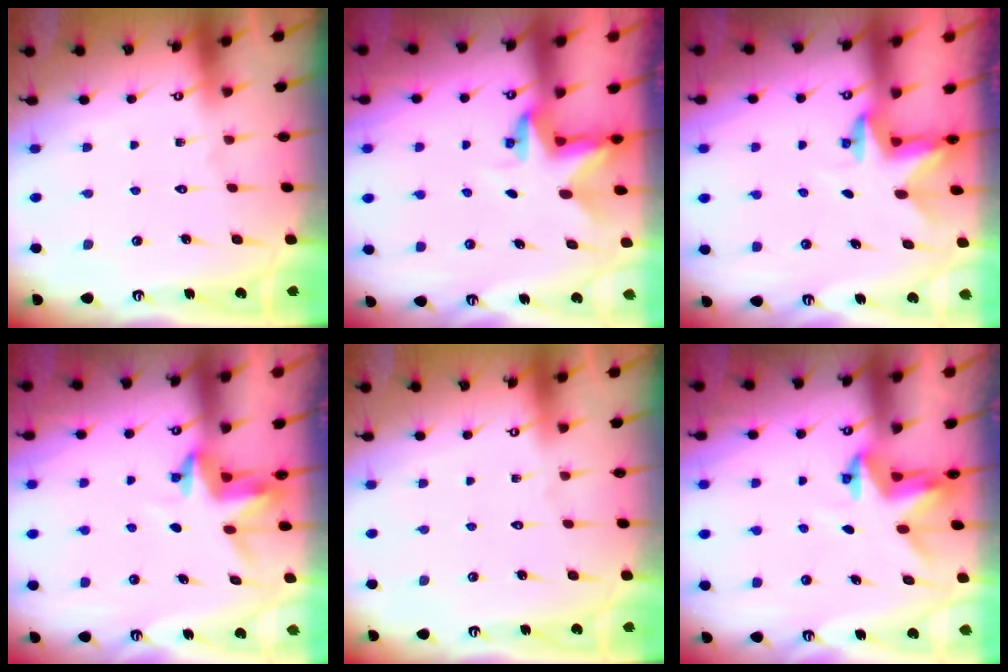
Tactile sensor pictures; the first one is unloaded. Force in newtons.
{"total": 2.9, "press": 2.9, "slide": 0.2}
{"total": 2.4, "press": 2.3, "slide": 0.4}
{"total": 3.9, "press": 3.9, "slide": 0.3}
{"total": 0.0}
{"total": 3.4, "press": 3.4, "slide": 0.2}